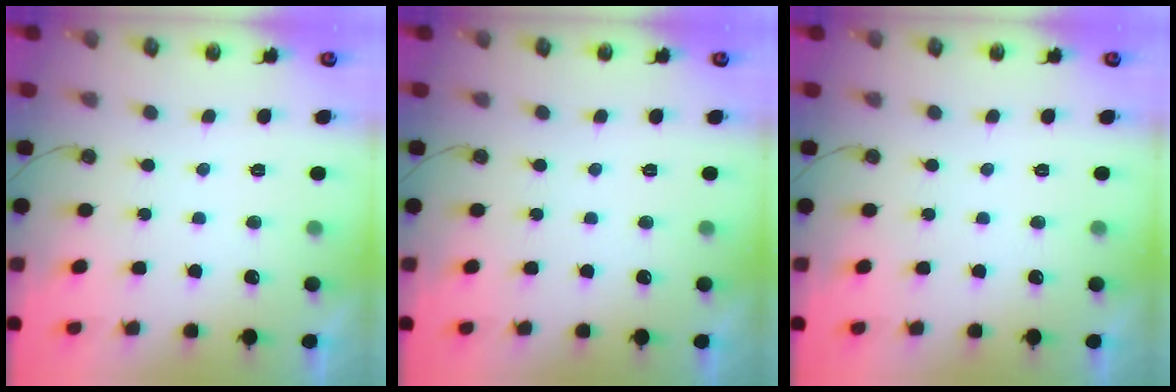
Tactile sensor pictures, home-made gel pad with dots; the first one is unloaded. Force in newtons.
{"total": 0.0}
{"total": 0.0}